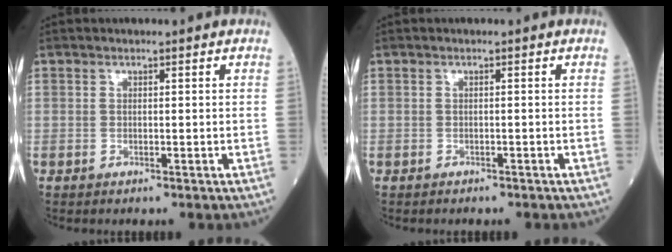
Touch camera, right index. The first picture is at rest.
{"total": 1.9, "force": [-1.6, 0.7, 0.7], "torque": [-0.017, -0.002, -0.017]}